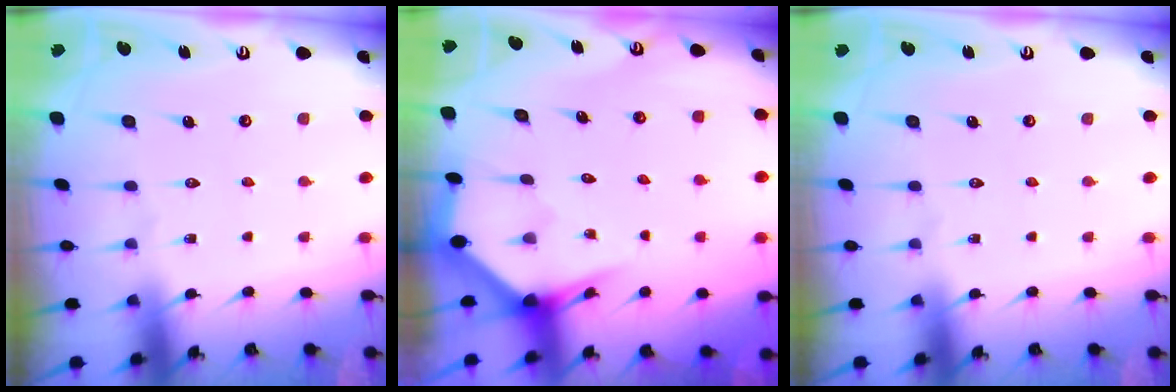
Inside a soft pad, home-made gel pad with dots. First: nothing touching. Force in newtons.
{"total": 2.8, "press": 2.8, "slide": 0.0}
{"total": 0.0}